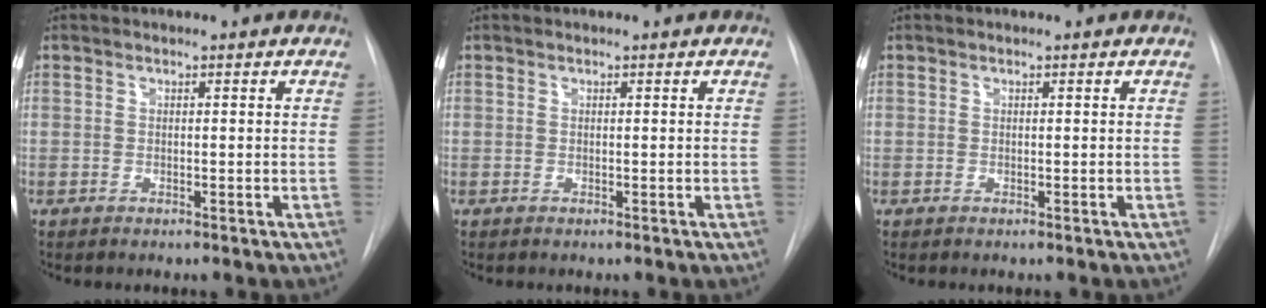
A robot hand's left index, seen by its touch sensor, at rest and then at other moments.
{"total": 0.0}
{"total": 0.0}